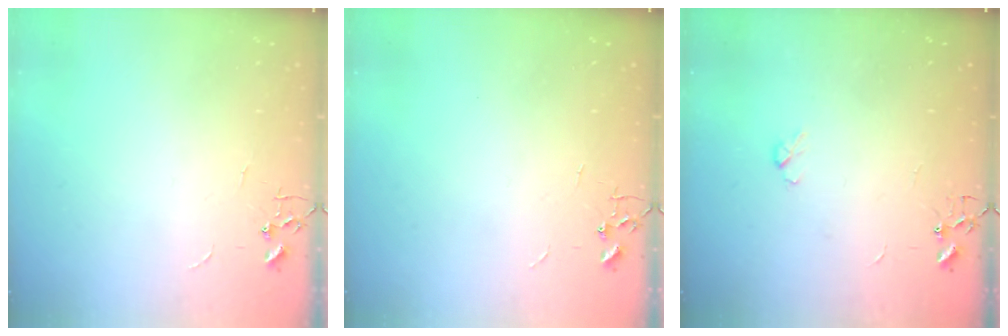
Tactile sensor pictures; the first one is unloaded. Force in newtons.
{"total": 0.0}
{"total": 3.3, "press": 3.3, "slide": 0.6}